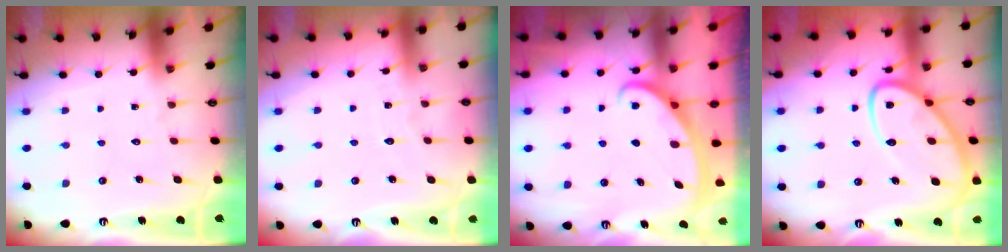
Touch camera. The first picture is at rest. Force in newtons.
{"total": 2.8, "press": 2.8, "slide": 0.3}
{"total": 2.7, "press": 2.7, "slide": 0.3}
{"total": 14.6, "press": 14.5, "slide": 1.2}